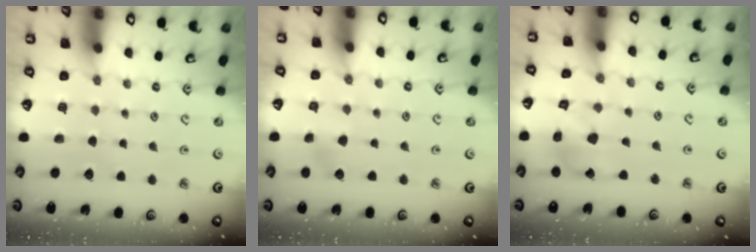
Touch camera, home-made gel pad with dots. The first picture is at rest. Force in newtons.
{"total": 2.2, "press": 2.2, "slide": 0.3}
{"total": 11.2, "press": 11.1, "slide": 1.4}